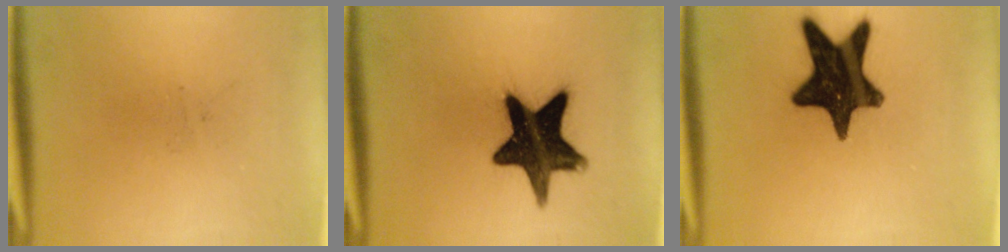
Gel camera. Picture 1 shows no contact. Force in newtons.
{"total": 15.7}
{"total": 17.1}